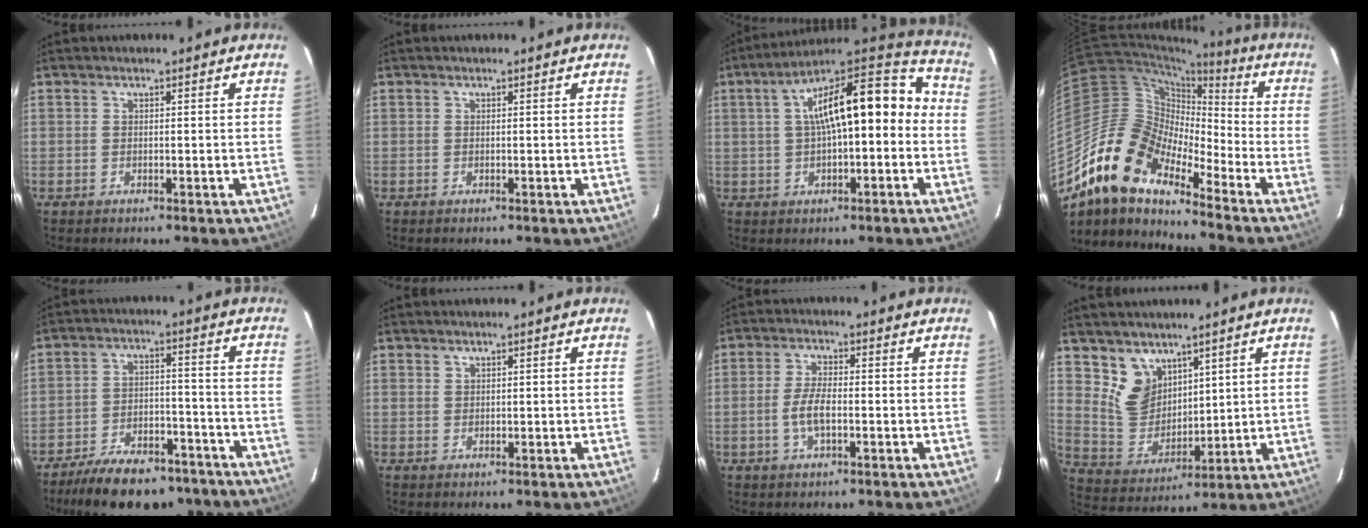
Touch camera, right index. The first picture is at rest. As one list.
[{"total": 0.0}, {"total": 17.9, "force": [0.1, 7.0, 16.5], "torque": [-0.257, 0.047, 0.002]}, {"total": 16.0, "force": [-12.1, 6.4, 8.3], "torque": [-0.144, 0.002, -0.246]}, {"total": 18.4, "force": [-14.8, 7.3, 8.1], "torque": [-0.162, 0.007, -0.204]}, {"total": 0.6, "force": [0.5, 0.3, 0.0], "torque": [0.001, 0.001, 0.011]}, {"total": 4.6, "force": [-1.3, 1.5, 4.1], "torque": [-0.088, 0.002, -0.026]}, {"total": 8.5, "force": [5.6, 6.0, 2.4], "torque": [-0.046, -0.002, 0.128]}]